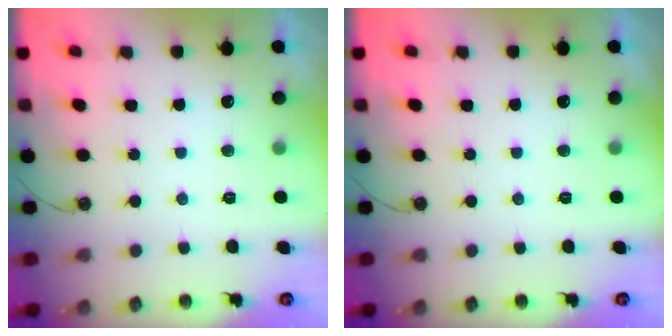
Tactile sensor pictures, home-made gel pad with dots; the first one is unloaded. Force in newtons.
{"total": 0.0}